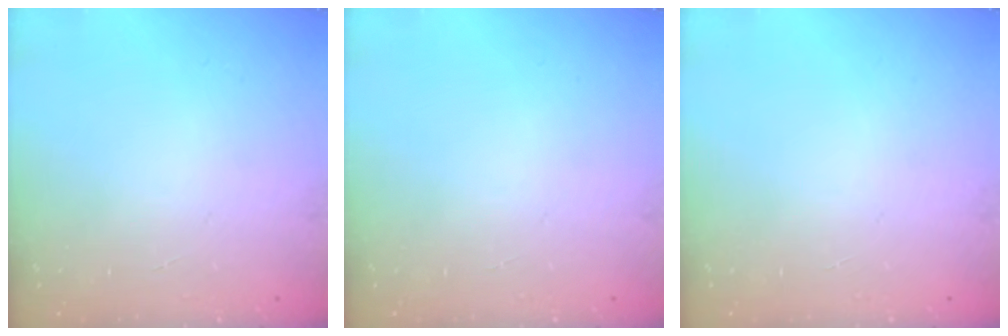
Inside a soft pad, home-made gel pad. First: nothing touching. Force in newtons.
{"total": 0.0}
{"total": 0.0}